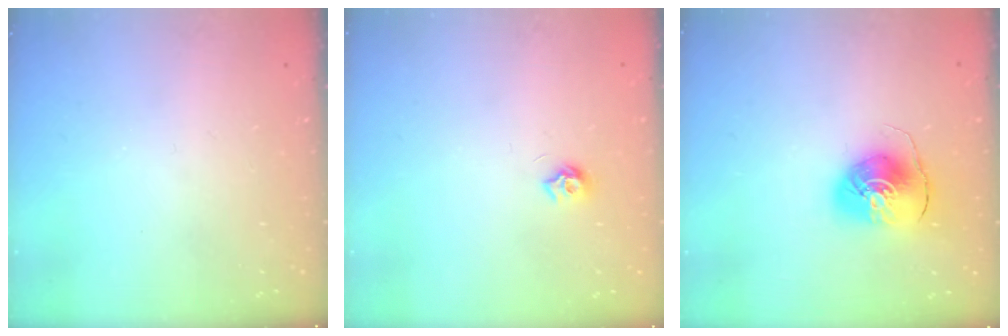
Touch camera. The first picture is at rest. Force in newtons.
{"total": 6.0, "press": 6.0, "slide": 0.6}
{"total": 9.1, "press": 9.0, "slide": 0.9}